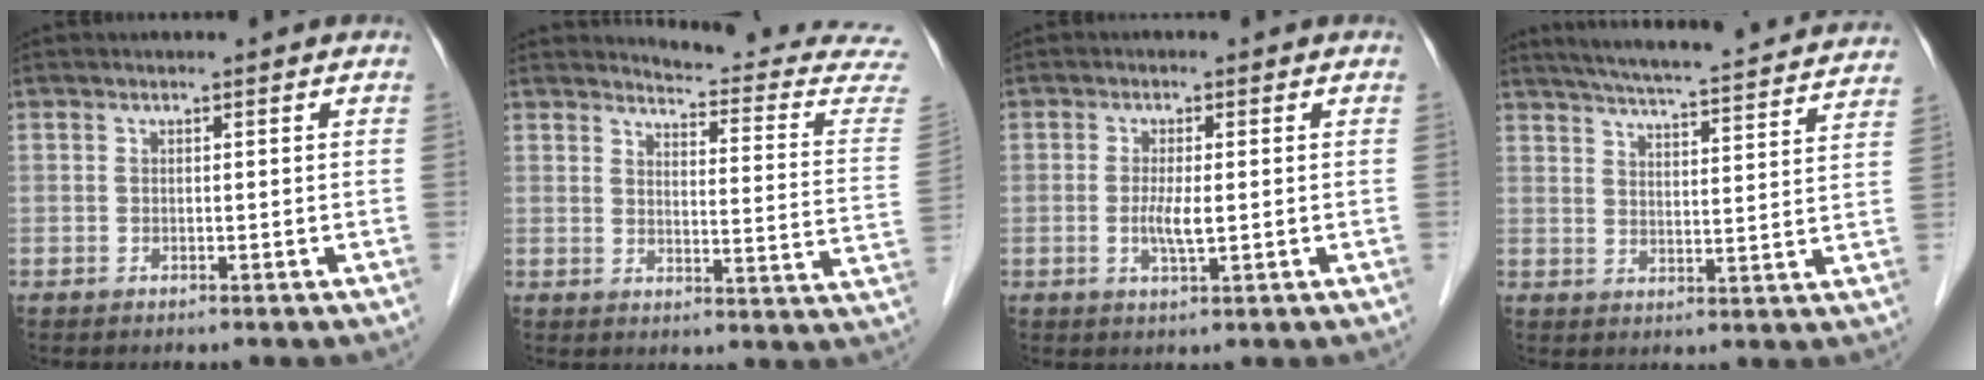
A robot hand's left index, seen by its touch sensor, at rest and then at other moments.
{"total": 16.0, "force": [15.8, 0.1, 2.6], "torque": [-0.024, -0.122, 0.161]}
{"total": 3.0, "force": [-0.3, 0.5, 3.0], "torque": [-0.064, -0.005, -0.005]}
{"total": 23.8, "force": [21.9, 1.7, 9.1], "torque": [-0.145, -0.013, 0.277]}